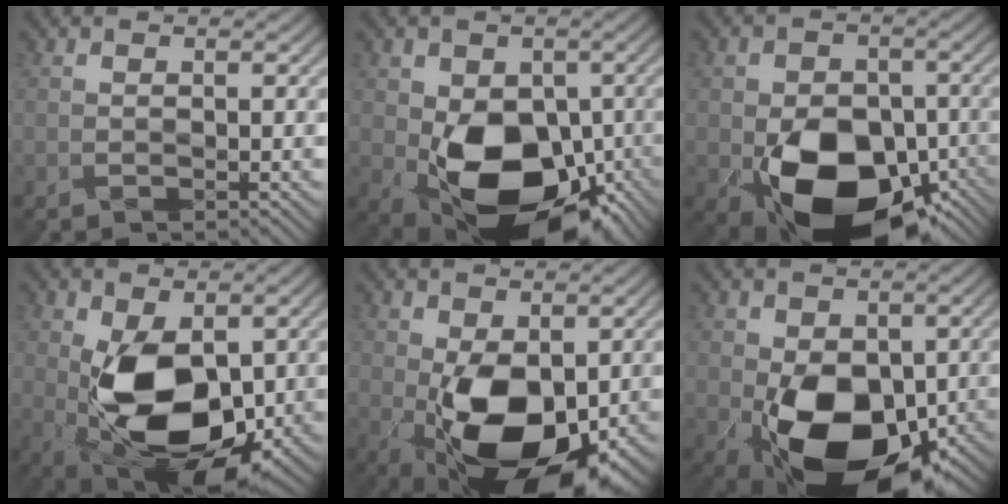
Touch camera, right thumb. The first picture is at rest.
{"total": 12.9, "force": [-3.4, 8.9, 8.7], "torque": [-0.138, -0.021, -0.049]}
{"total": 13.4, "force": [-5.7, 8.9, 8.3], "torque": [-0.137, -0.038, -0.086]}
{"total": 11.8, "force": [-0.7, 7.2, 9.3], "torque": [-0.174, -0.011, -0.003]}
{"total": 12.6, "force": [-3.0, 6.9, 10.1], "torque": [-0.176, -0.011, -0.041]}
{"total": 11.0, "force": [-3.1, 7.0, 7.9], "torque": [-0.130, -0.017, -0.047]}